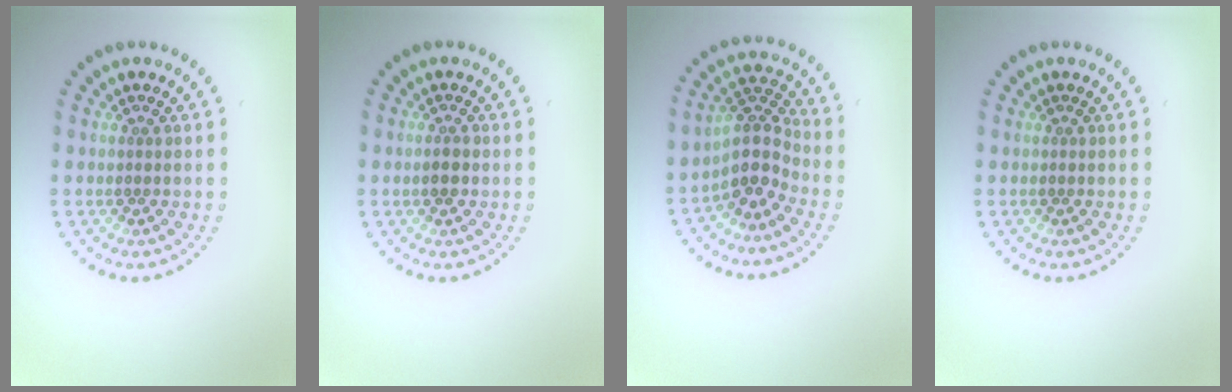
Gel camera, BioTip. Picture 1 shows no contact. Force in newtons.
{"total": 1.3, "press": 1.3, "slide": 0.1}
{"total": 3.7, "press": 3.0, "slide": 2.2}
{"total": 0.0}